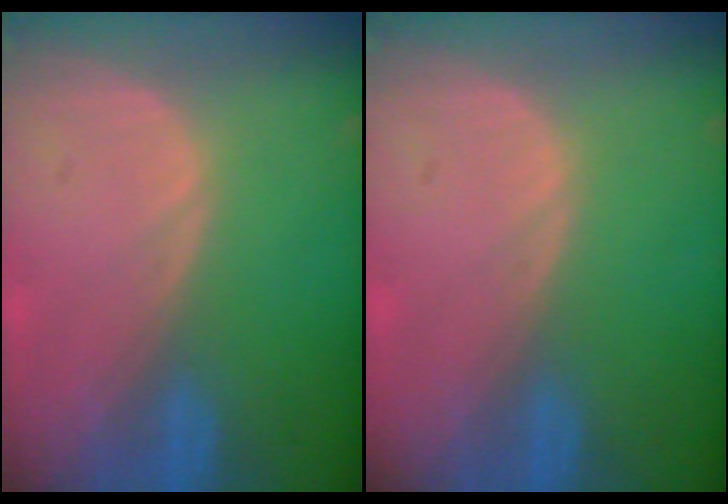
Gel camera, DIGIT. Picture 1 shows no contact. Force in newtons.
{"total": 0.0}